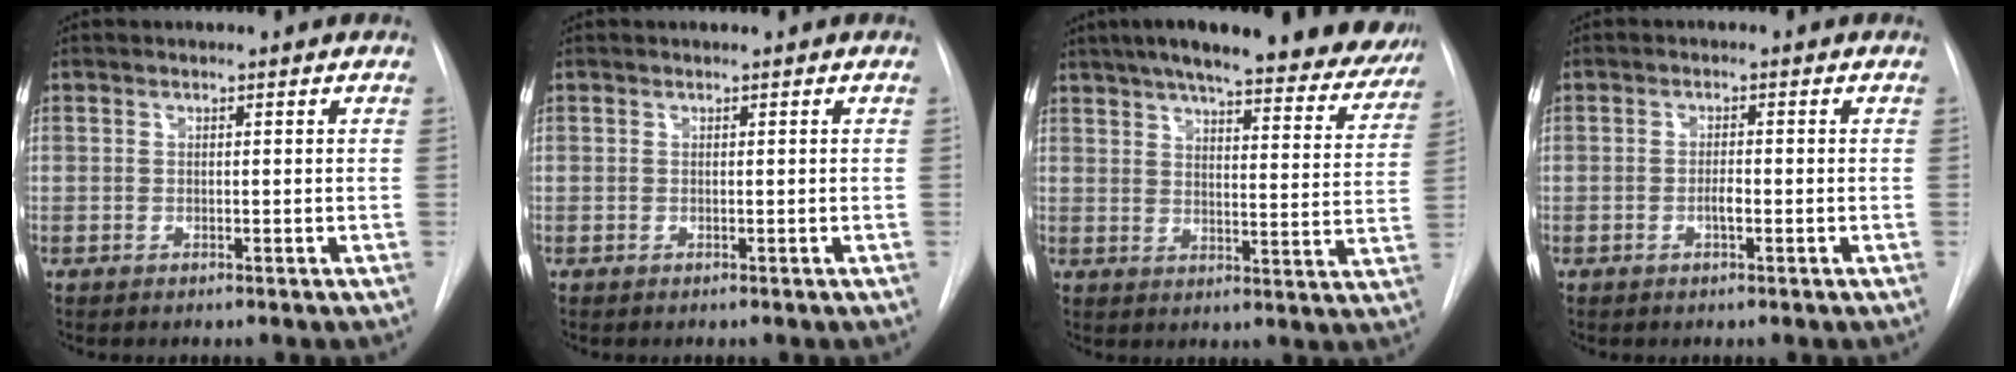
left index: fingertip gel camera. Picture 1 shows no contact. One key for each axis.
{"total": 0.0}
{"total": 27.9, "fx": 23.6, "fy": 5.7, "fz": 13.6, "tx": -0.210, "ty": -0.020, "tz": 0.285}
{"total": 1.7, "fx": -0.6, "fy": 0.4, "fz": 1.6, "tx": -0.027, "ty": 0.001, "tz": -0.012}